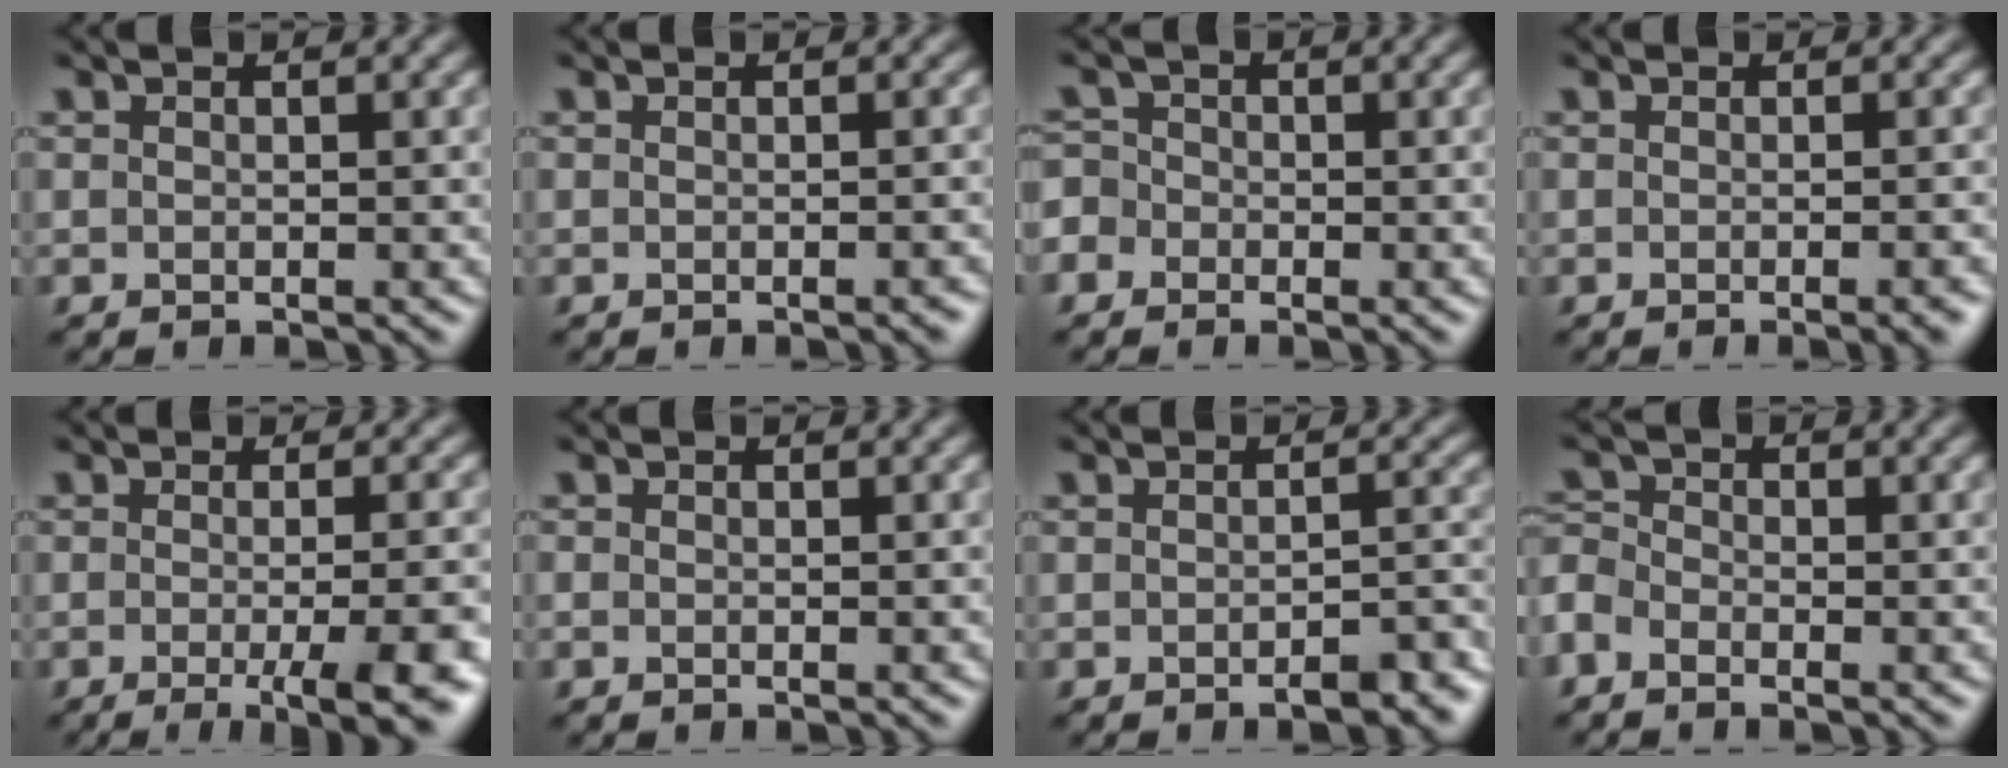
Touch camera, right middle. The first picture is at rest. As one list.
[{"total": 0.7, "force": [-0.6, 0.1, 0.4], "torque": [-0.004, 0.000, -0.009]}, {"total": 3.0, "force": [-1.6, 2.4, 0.6], "torque": [-0.003, 0.006, -0.043]}, {"total": 2.1, "force": [-1.3, 0.4, 1.6], "torque": [-0.013, 0.000, -0.018]}, {"total": 7.6, "force": [-2.9, 2.1, 6.7], "torque": [-0.070, -0.014, -0.031]}, {"total": 0.0}, {"total": 2.8, "force": [-2.0, 0.9, 1.7], "torque": [-0.022, 0.006, -0.026]}, {"total": 2.4, "force": [-1.7, 1.4, 1.0], "torque": [-0.027, 0.002, -0.051]}]